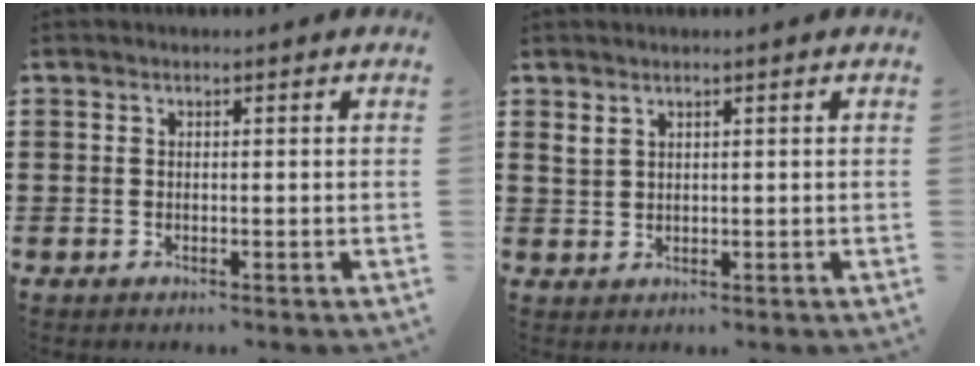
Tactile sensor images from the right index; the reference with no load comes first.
{"total": 1.7, "force": [1.5, 0.7, 0.6], "torque": [-0.015, -0.001, 0.029]}